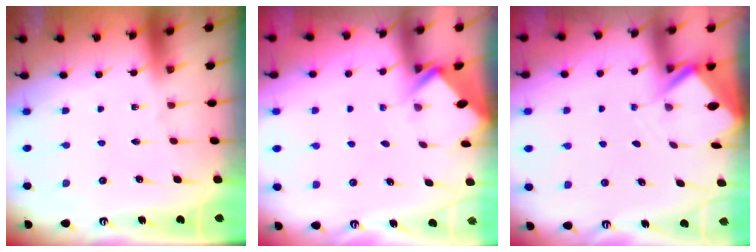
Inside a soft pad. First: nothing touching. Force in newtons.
{"total": 2.6, "press": 2.6, "slide": 0.2}
{"total": 2.9, "press": 2.9, "slide": 0.3}